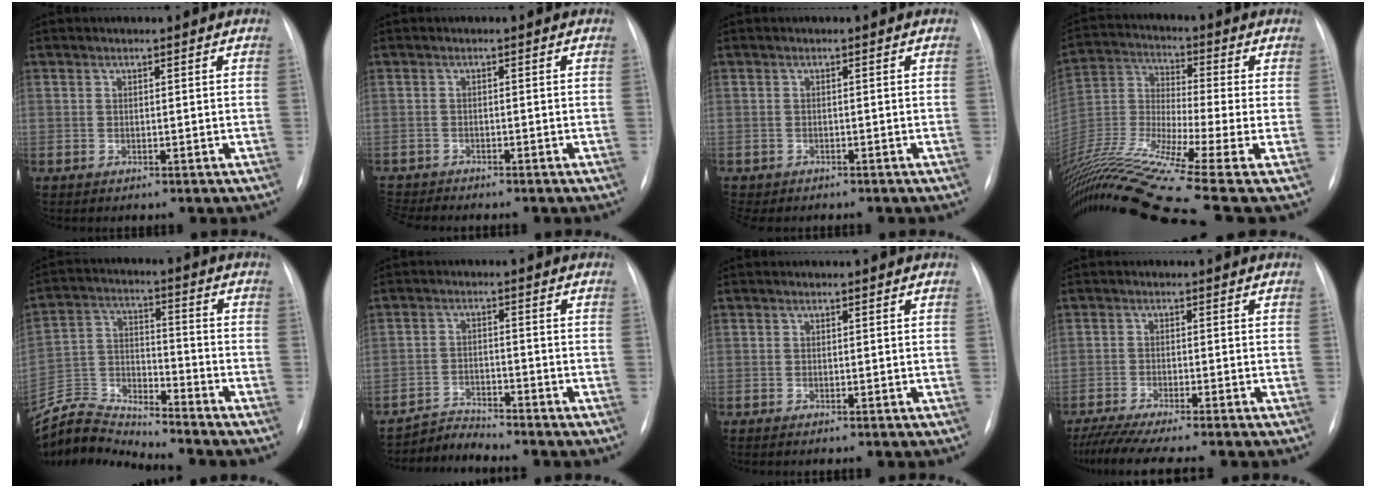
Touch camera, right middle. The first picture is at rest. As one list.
[{"total": 2.8, "force": [-2.7, -0.3, -0.4], "torque": [0.008, -0.016, -0.050]}, {"total": 2.9, "force": [-2.4, 1.5, 0.7], "torque": [-0.010, -0.002, -0.033]}, {"total": 19.5, "force": [-13.7, -1.1, 13.9], "torque": [-0.298, -0.023, -0.258]}, {"total": 10.8, "force": [-10.7, -1.1, -0.5], "torque": [0.003, 0.032, -0.207]}, {"total": 3.8, "force": [-3.5, -0.8, -1.2], "torque": [0.024, -0.014, -0.062]}, {"total": 0.6, "force": [-0.5, 0.0, 0.3], "torque": [-0.004, -0.002, -0.006]}, {"total": 9.2, "force": [-7.9, -0.4, 4.7], "torque": [-0.062, -0.024, -0.126]}]